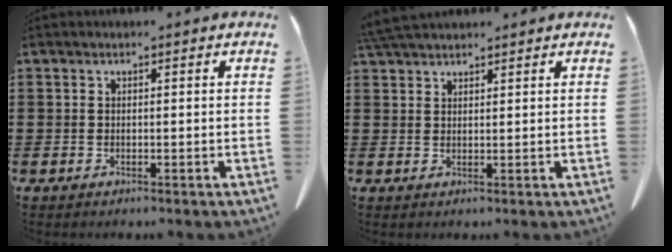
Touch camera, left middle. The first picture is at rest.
{"total": 3.5, "force": [3.2, 0.7, 1.2], "torque": [-0.033, -0.003, 0.062]}